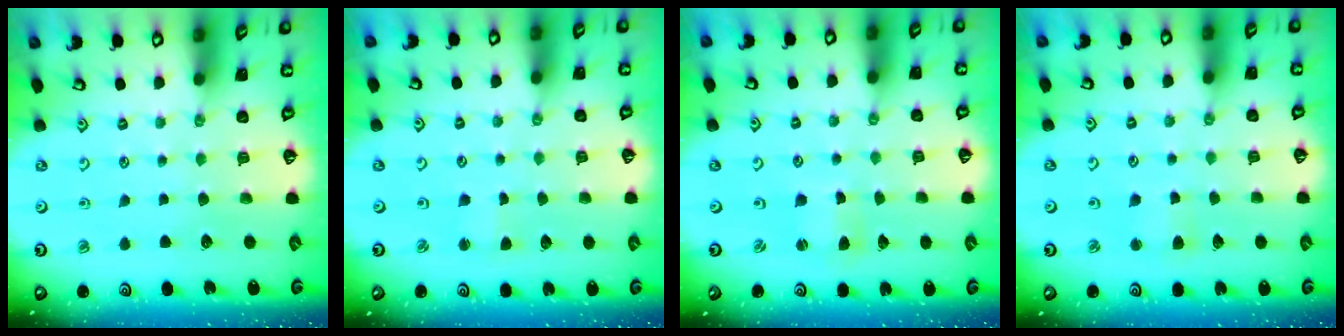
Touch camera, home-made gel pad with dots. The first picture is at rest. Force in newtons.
{"total": 2.0, "press": 2.0, "slide": 0.3}
{"total": 1.9, "press": 1.9, "slide": 0.3}
{"total": 3.5, "press": 3.5, "slide": 0.3}